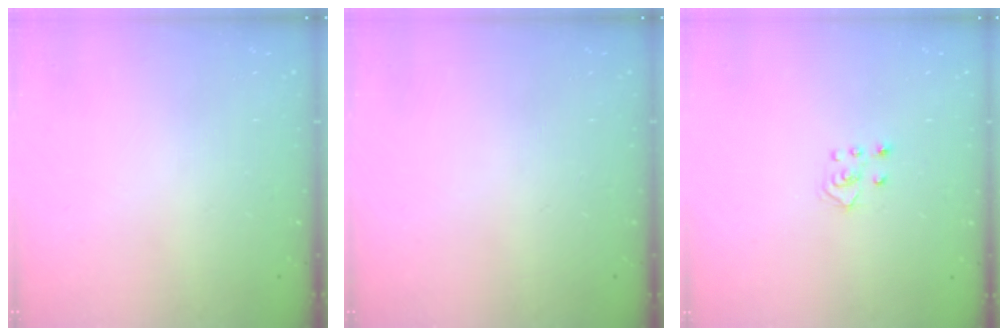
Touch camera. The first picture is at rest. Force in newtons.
{"total": 0.0}
{"total": 4.0, "press": 4.0, "slide": 0.3}